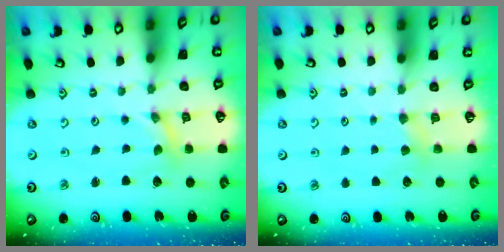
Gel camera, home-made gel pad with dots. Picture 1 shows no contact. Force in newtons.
{"total": 3.7, "press": 3.7, "slide": 0.7}